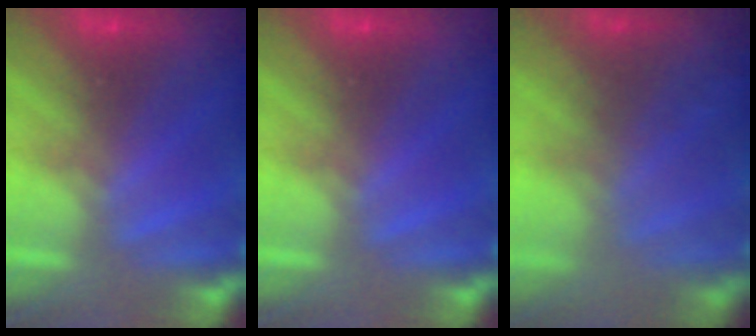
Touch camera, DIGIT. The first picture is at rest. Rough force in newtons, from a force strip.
{"total": 0.0}
{"total": 10.5}